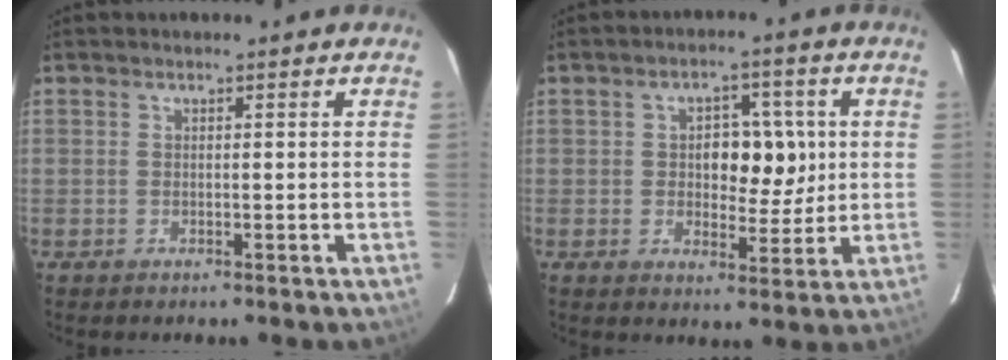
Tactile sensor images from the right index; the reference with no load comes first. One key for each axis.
{"total": 7.2, "fx": 1.0, "fy": 4.2, "fz": 5.8, "tx": -0.077, "ty": 0.016, "tz": 0.020}